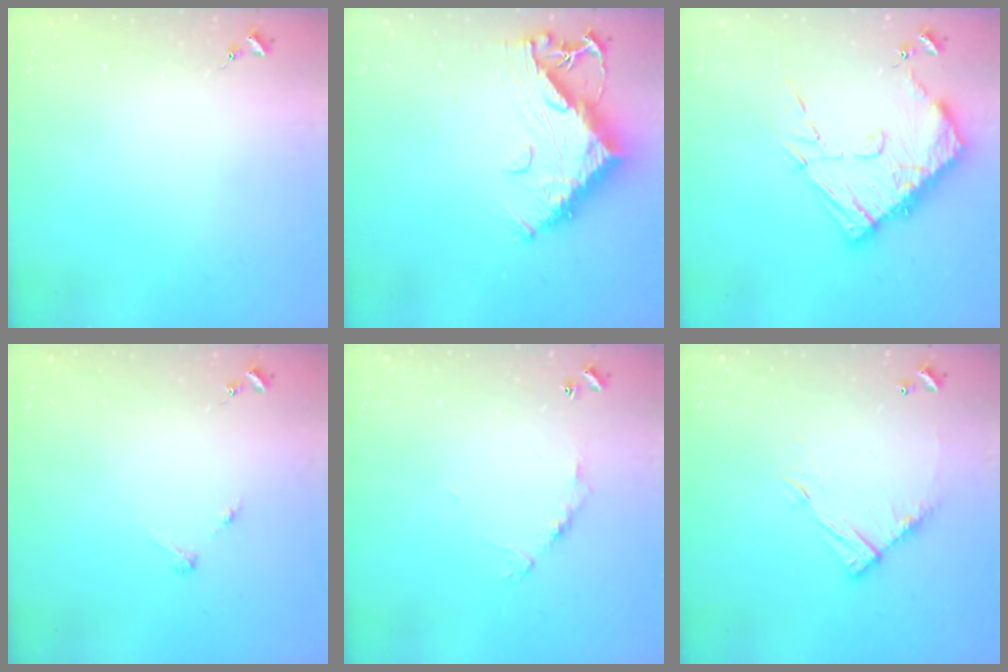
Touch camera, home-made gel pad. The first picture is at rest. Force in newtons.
{"total": 14.1, "press": 14.0, "slide": 1.3}
{"total": 18.0, "press": 17.9, "slide": 1.9}
{"total": 2.7, "press": 2.7, "slide": 0.3}
{"total": 6.1, "press": 6.1, "slide": 0.5}
{"total": 11.5, "press": 11.5, "slide": 0.8}